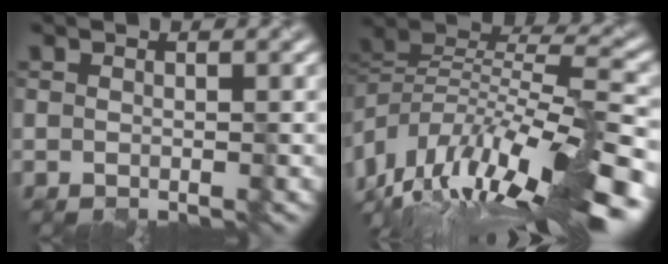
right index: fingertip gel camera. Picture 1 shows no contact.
{"total": 14.3, "force": [-6.9, 4.0, 11.8], "torque": [-0.183, 0.039, -0.112]}